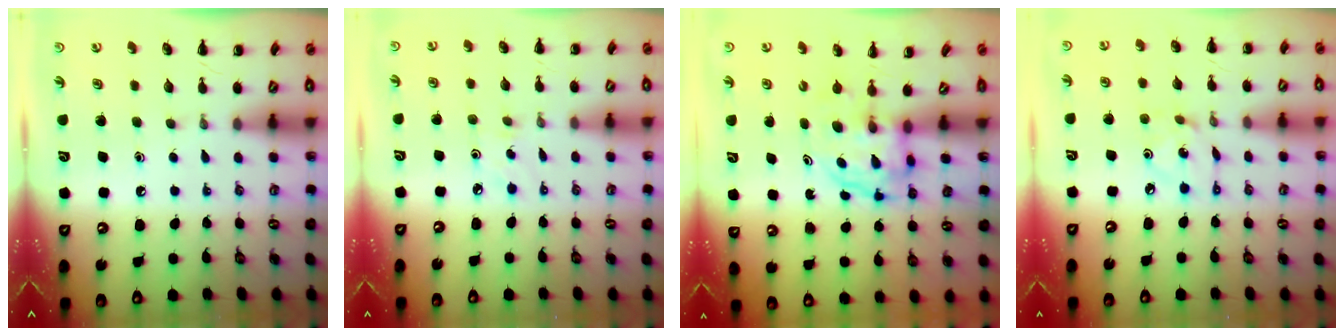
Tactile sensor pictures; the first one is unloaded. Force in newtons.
{"total": 2.1, "press": 2.0, "slide": 0.8}
{"total": 3.9, "press": 3.8, "slide": 0.3}
{"total": 2.1, "press": 2.0, "slide": 0.6}